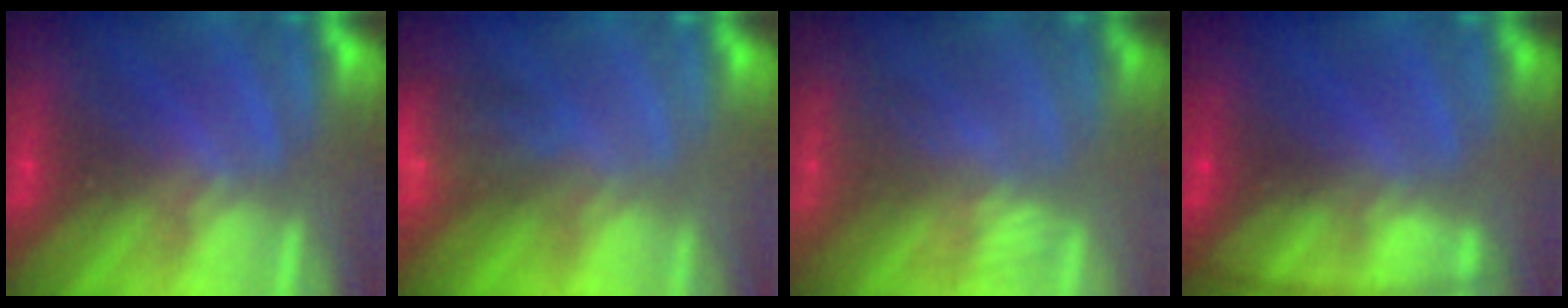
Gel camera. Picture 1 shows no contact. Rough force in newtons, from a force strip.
{"total": 9.1}
{"total": 3.7}
{"total": 7.9}